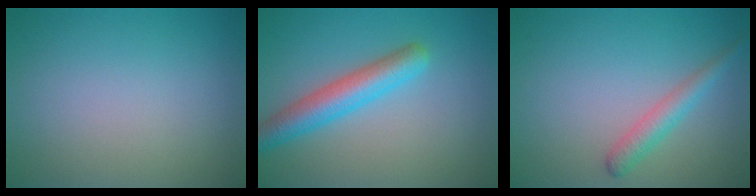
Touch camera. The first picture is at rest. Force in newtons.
{"total": 4.5, "press": 4.5, "slide": 0.2}
{"total": 2.2, "press": 2.2, "slide": 0.1}